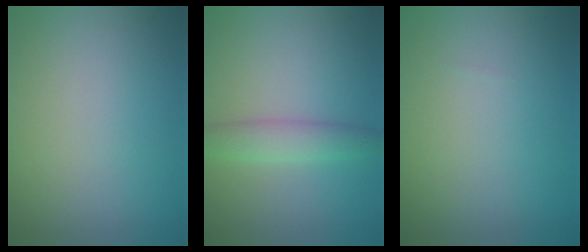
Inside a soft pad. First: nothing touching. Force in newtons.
{"total": 2.8, "press": 2.8, "slide": 0.1}
{"total": 0.0}